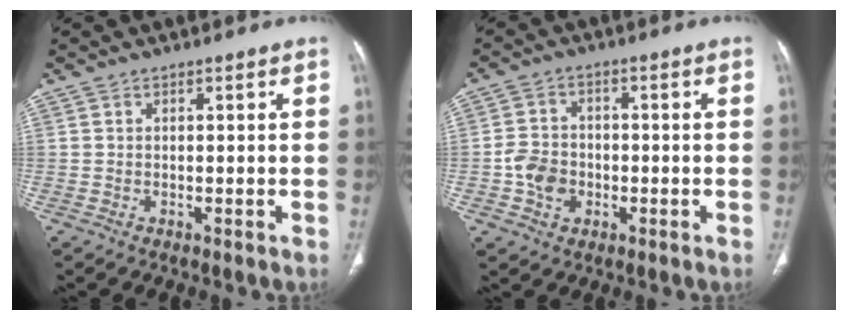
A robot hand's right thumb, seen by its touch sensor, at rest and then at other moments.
{"total": 6.1, "force": [-1.6, 4.9, 3.2], "torque": [-0.042, 0.013, -0.033]}